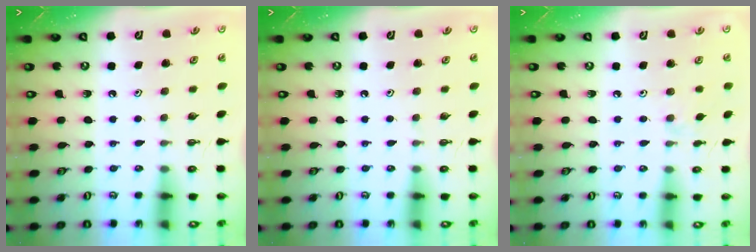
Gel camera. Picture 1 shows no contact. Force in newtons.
{"total": 0.0}
{"total": 1.5, "press": 1.4, "slide": 0.4}